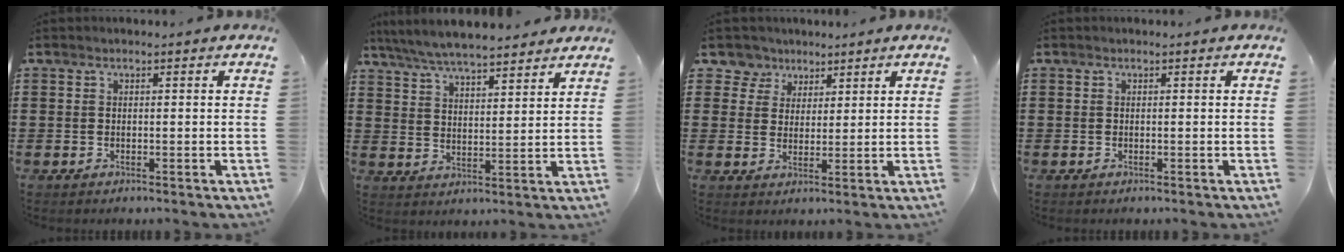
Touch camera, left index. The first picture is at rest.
{"total": 6.4, "force": [6.0, 0.6, 1.9], "torque": [-0.061, -0.022, 0.109]}
{"total": 4.7, "force": [2.9, 3.7, 0.2], "torque": [-0.030, 0.006, 0.052]}
{"total": 0.0}